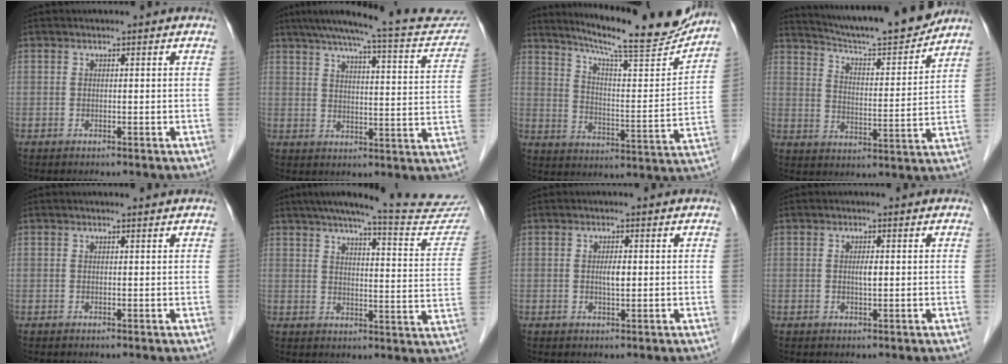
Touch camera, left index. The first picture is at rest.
{"total": 20.8, "force": [18.2, 2.9, 9.6], "torque": [-0.131, -0.004, 0.220]}
{"total": 19.7, "force": [17.9, 1.1, 8.3], "torque": [-0.134, -0.039, 0.252]}
{"total": 15.9, "force": [14.8, 0.0, 5.8], "torque": [-0.097, -0.009, 0.224]}
{"total": 1.0, "force": [1.0, -0.2, 0.3], "torque": [-0.010, 0.001, 0.015]}
{"total": 22.9, "force": [20.8, 1.0, 9.5], "torque": [-0.130, -0.058, 0.249]}
{"total": 1.7, "force": [0.2, 0.3, 1.6], "torque": [-0.030, 0.000, 0.003]}
{"total": 1.2, "force": [0.1, 0.1, 1.2], "torque": [-0.024, -0.001, 0.002]}